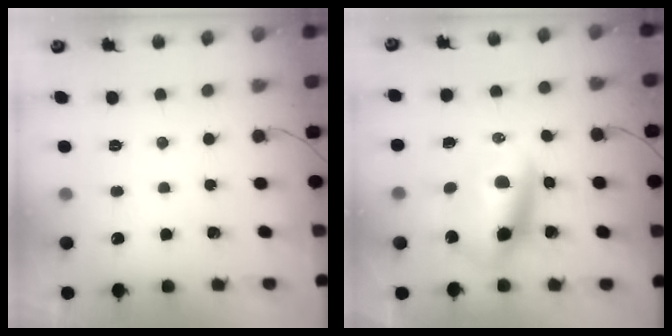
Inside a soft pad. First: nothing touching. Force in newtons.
{"total": 10.0, "press": 9.7, "slide": 2.3}